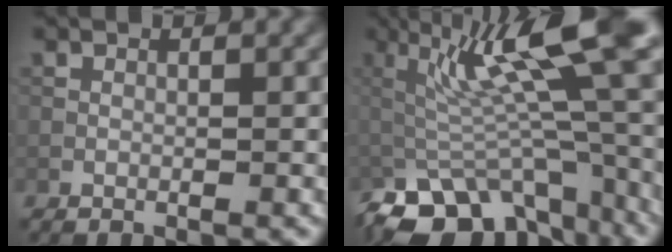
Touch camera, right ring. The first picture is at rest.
{"total": 11.7, "force": [-4.6, 3.5, 10.2], "torque": [-0.163, 0.012, -0.066]}